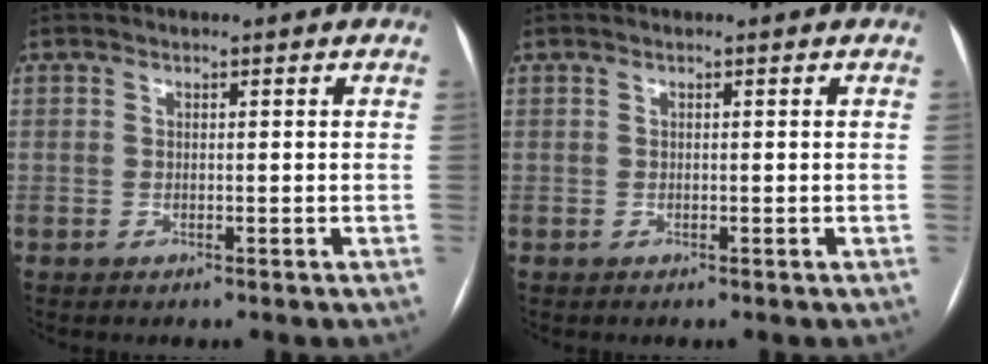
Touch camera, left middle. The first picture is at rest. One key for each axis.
{"total": 0.0}